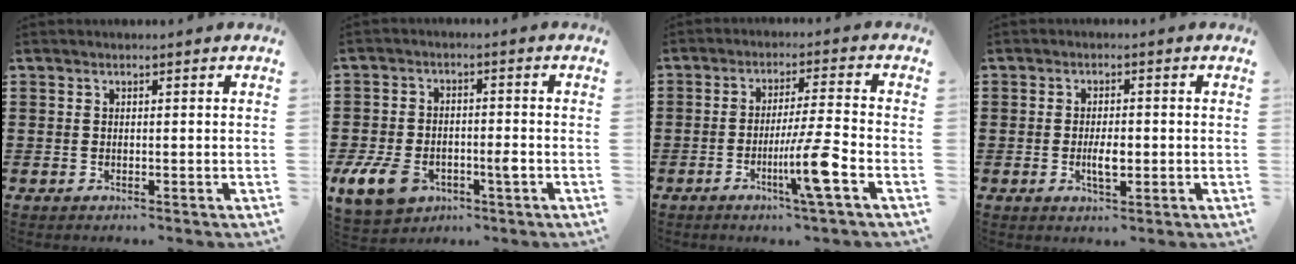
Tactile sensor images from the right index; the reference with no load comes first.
{"total": 7.2, "force": [-3.4, 4.2, 4.8], "torque": [-0.121, -0.003, -0.066]}
{"total": 9.2, "force": [-3.5, -0.1, 8.5], "torque": [-0.151, -0.010, -0.064]}
{"total": 3.5, "force": [-0.6, 1.2, 3.3], "torque": [-0.066, -0.001, -0.013]}